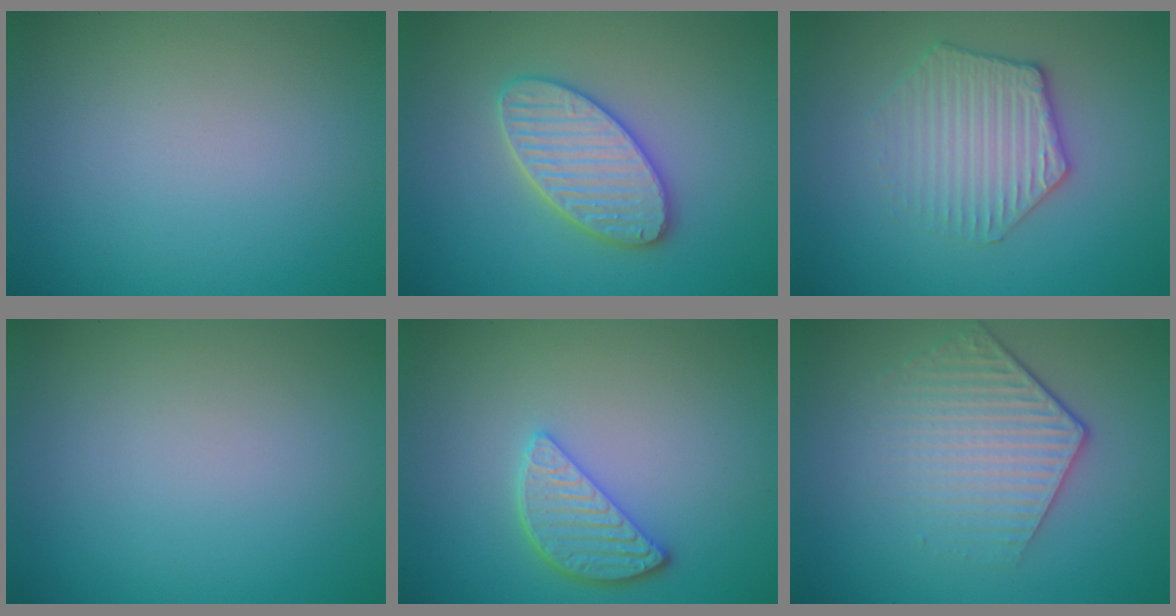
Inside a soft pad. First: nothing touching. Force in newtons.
{"total": 4.4, "press": 4.3, "slide": 0.5}
{"total": 3.3, "press": 3.3, "slide": 0.8}
{"total": 0.0}
{"total": 3.3, "press": 3.0, "slide": 1.5}
{"total": 4.3, "press": 3.1, "slide": 2.9}